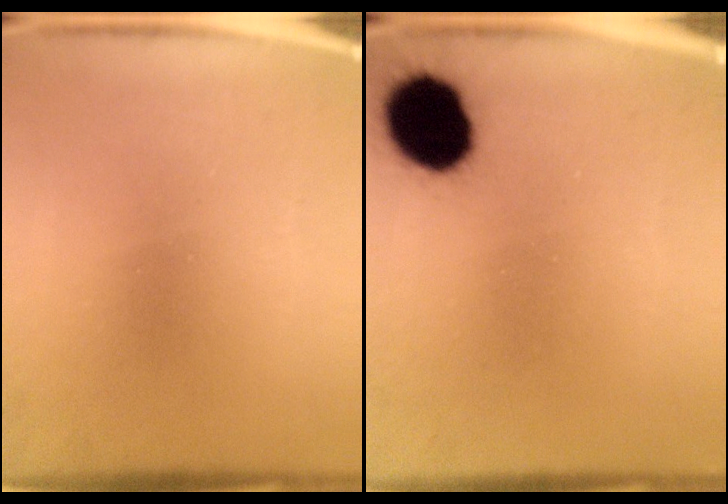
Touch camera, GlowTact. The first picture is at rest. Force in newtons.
{"total": 14.4}